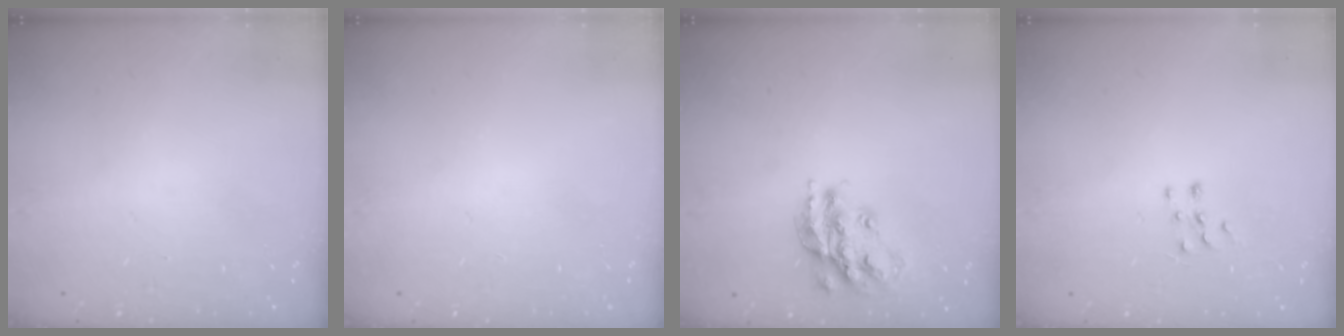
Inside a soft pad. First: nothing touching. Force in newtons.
{"total": 0.0}
{"total": 16.1, "press": 16.1, "slide": 1.2}
{"total": 6.0, "press": 6.0, "slide": 0.4}